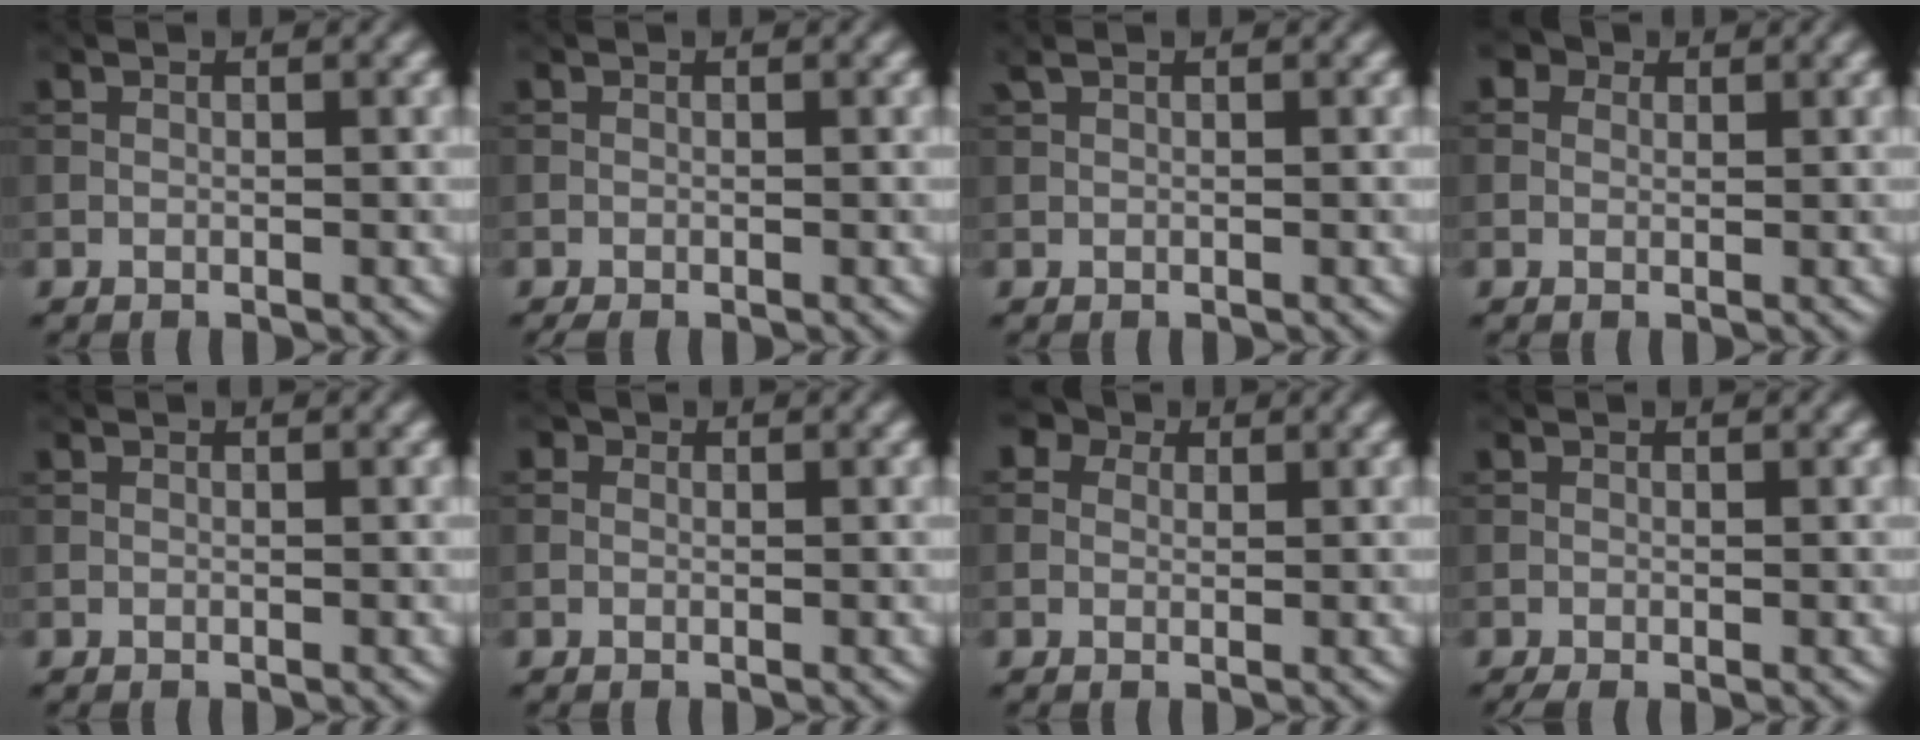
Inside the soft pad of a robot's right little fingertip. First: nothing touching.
{"total": 0.6, "force": [-0.5, 0.1, 0.3], "torque": [-0.005, -0.001, -0.008]}
{"total": 0.7, "force": [0.5, 0.2, 0.5], "torque": [-0.013, 0.006, 0.009]}
{"total": 2.3, "force": [1.3, 1.6, 1.0], "torque": [-0.016, 0.002, 0.001]}
{"total": 0.0}
{"total": 0.5, "force": [0.1, 0.5, 0.2], "torque": [-0.001, -0.005, -0.003]}
{"total": 3.2, "force": [1.7, 2.3, 1.5], "torque": [-0.025, 0.009, 0.004]}
{"total": 0.9, "force": [-0.4, 0.3, 0.8], "torque": [-0.016, -0.005, -0.007]}